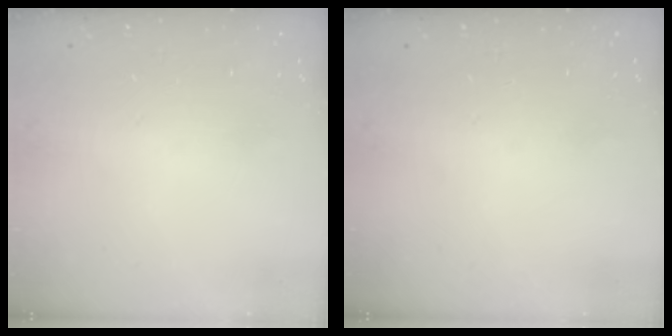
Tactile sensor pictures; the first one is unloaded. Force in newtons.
{"total": 0.0}